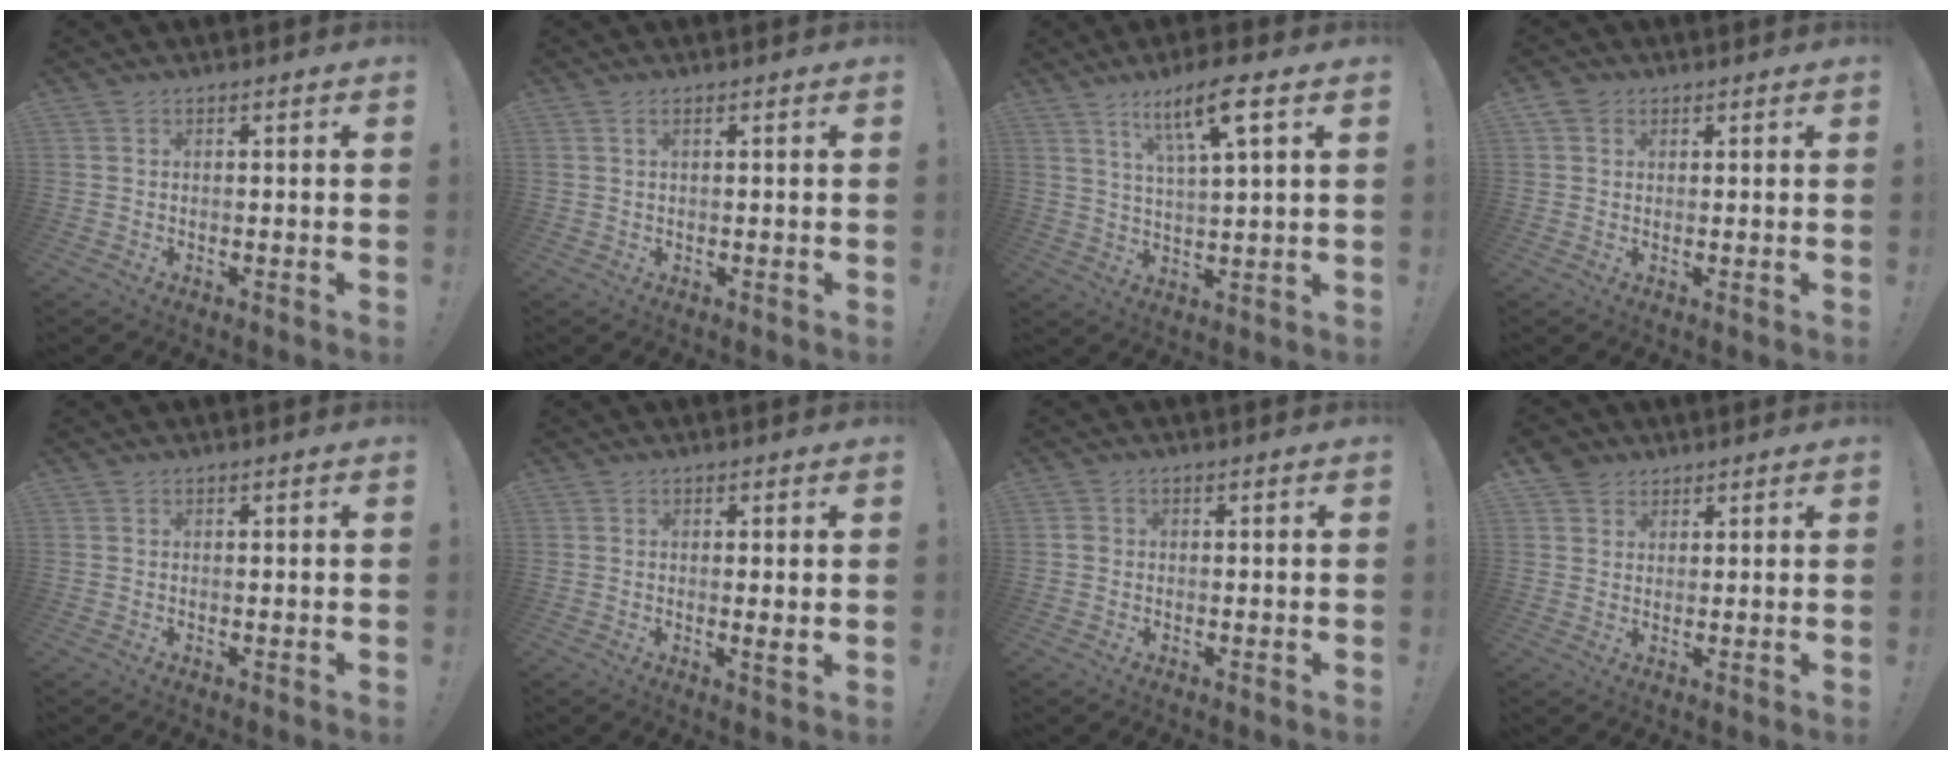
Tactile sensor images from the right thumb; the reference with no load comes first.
{"total": 1.0, "force": [0.4, 0.2, 0.9], "torque": [-0.021, 0.002, 0.007]}
{"total": 10.9, "force": [6.2, 1.9, 8.8], "torque": [-0.151, -0.021, 0.100]}
{"total": 3.2, "force": [1.5, 2.6, 1.1], "torque": [-0.010, -0.003, 0.028]}
{"total": 0.0}
{"total": 2.3, "force": [0.5, -0.1, 2.2], "torque": [-0.029, -0.009, 0.006]}
{"total": 1.5, "force": [-0.1, 1.4, 0.7], "torque": [-0.017, 0.007, -0.001]}
{"total": 4.2, "force": [2.7, 3.2, 0.5], "torque": [-0.010, -0.012, 0.053]}